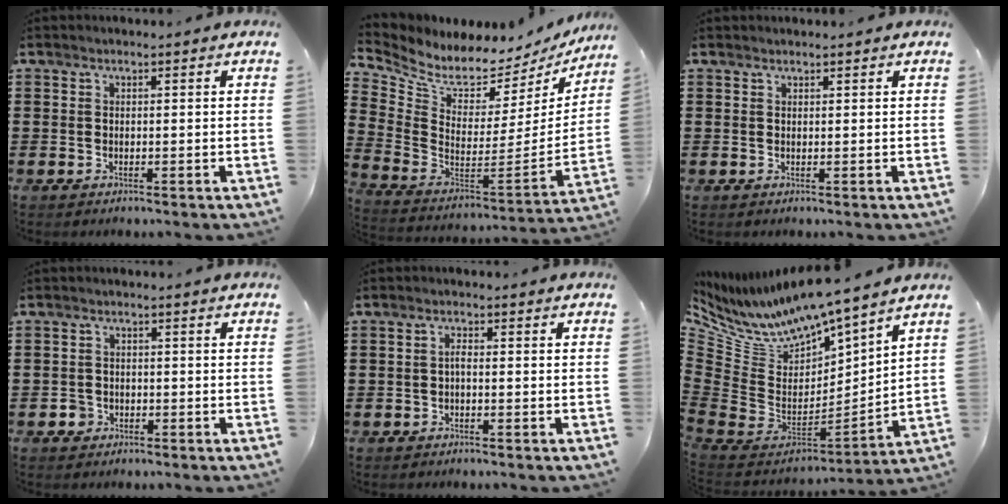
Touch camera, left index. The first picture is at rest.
{"total": 5.4, "force": [5.0, 1.5, 1.4], "torque": [-0.064, -0.058, 0.083]}
{"total": 0.5, "force": [0.5, 0.0, 0.0], "torque": [-0.003, 0.000, 0.011]}
{"total": 1.7, "force": [-1.1, 1.3, 0.1], "torque": [-0.008, 0.000, -0.026]}
{"total": 1.2, "force": [-0.5, 0.4, 1.0], "torque": [-0.022, 0.002, -0.010]}
{"total": 8.8, "force": [8.0, 2.5, 2.6], "torque": [-0.096, -0.075, 0.142]}